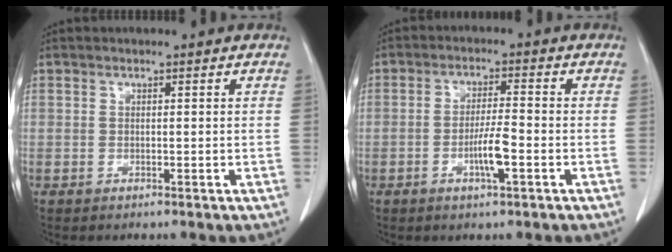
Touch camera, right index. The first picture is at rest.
{"total": 5.1, "force": [-1.8, 0.5, 4.8], "torque": [-0.091, -0.003, -0.032]}